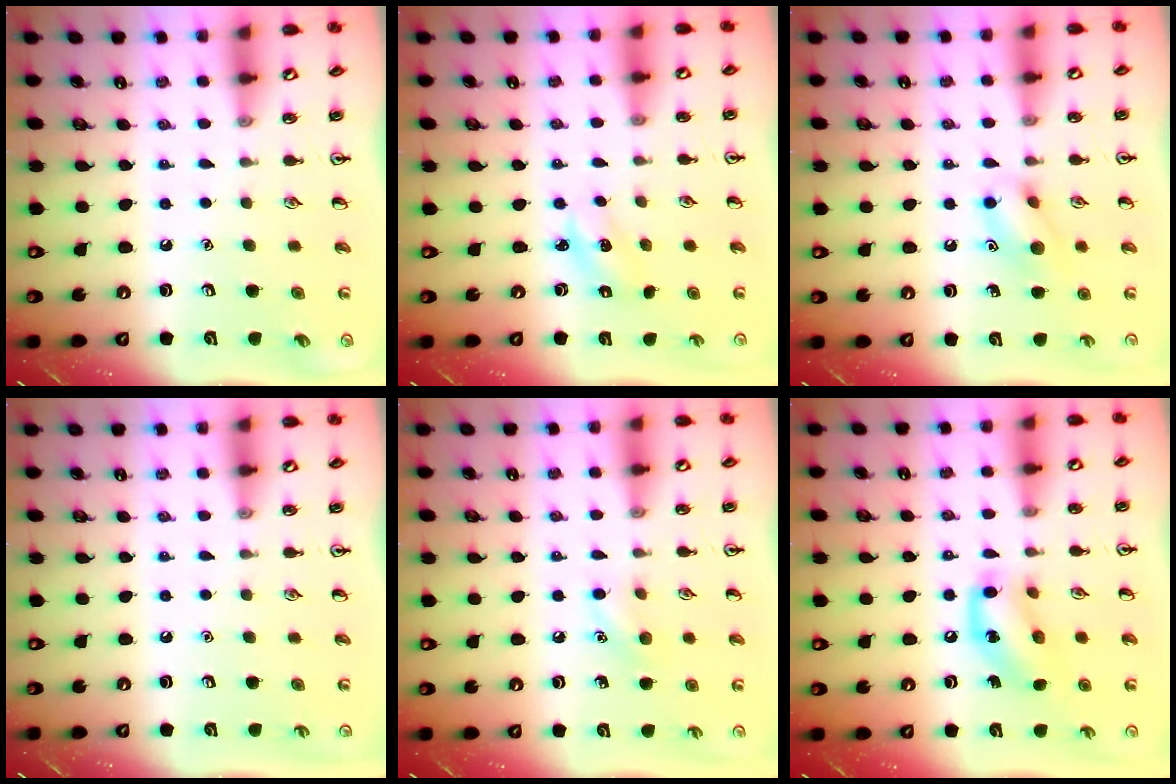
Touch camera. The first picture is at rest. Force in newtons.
{"total": 2.2, "press": 2.1, "slide": 0.4}
{"total": 10.5, "press": 10.5, "slide": 0.7}
{"total": 0.0}
{"total": 6.3, "press": 6.1, "slide": 1.6}
{"total": 12.7, "press": 12.5, "slide": 2.2}